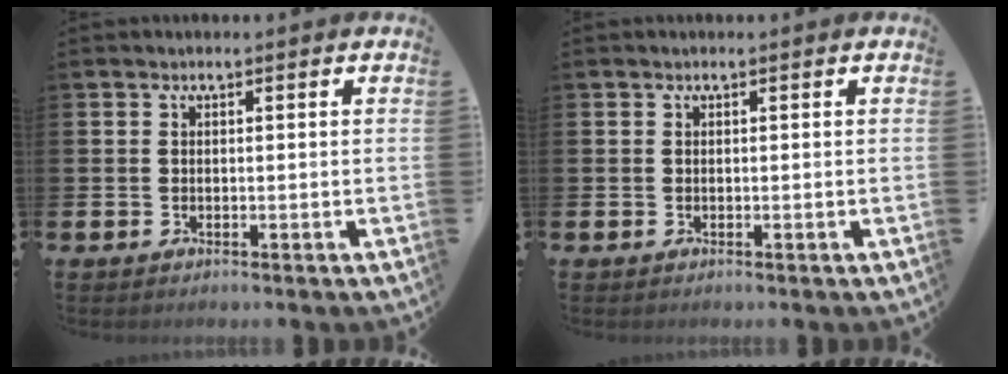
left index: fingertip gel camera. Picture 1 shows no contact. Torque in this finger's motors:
{"motor_torque": [0.72, -1.20, -0.08, -0.01]}